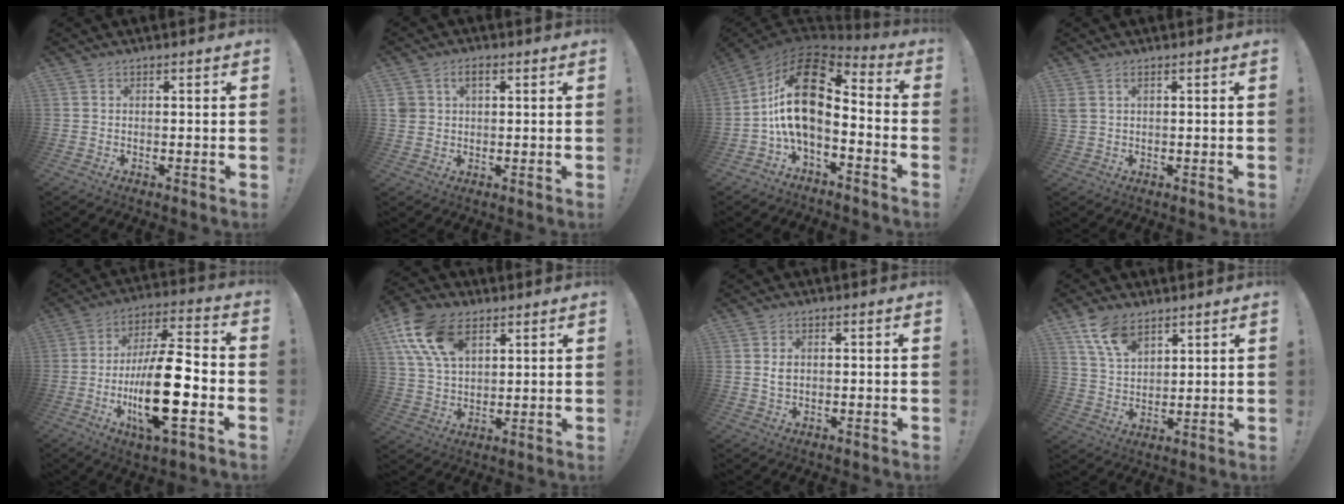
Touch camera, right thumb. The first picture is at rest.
{"total": 4.3, "force": [1.7, 3.2, 2.3], "torque": [-0.039, 0.004, 0.030]}
{"total": 17.0, "force": [1.3, 9.3, 14.2], "torque": [-0.263, -0.005, 0.022]}
{"total": 2.2, "force": [0.9, 1.2, 1.6], "torque": [-0.038, 0.005, 0.019]}
{"total": 21.2, "force": [-4.8, 6.3, 19.7], "torque": [-0.366, 0.009, -0.081]}
{"total": 16.6, "force": [8.1, 10.5, 10.0], "torque": [-0.194, -0.021, 0.154]}
{"total": 2.3, "force": [0.6, 1.7, 1.5], "torque": [-0.022, 0.004, 0.008]}
{"total": 10.5, "force": [7.0, 5.8, 5.2], "torque": [-0.100, -0.031, 0.135]}